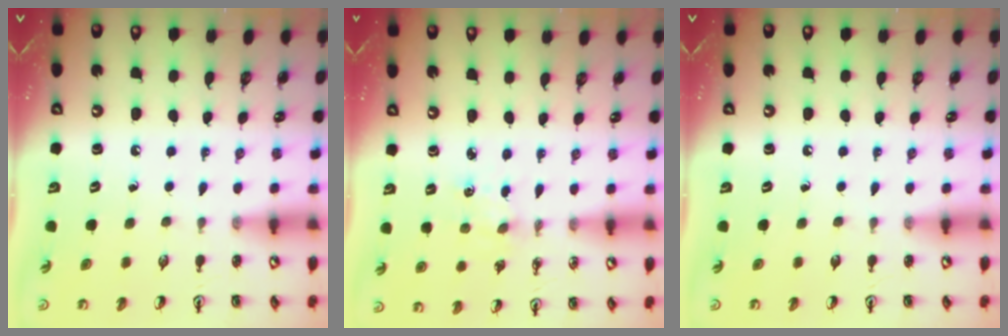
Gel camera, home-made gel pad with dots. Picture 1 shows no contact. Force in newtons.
{"total": 2.8, "press": 2.8, "slide": 0.3}
{"total": 0.0}